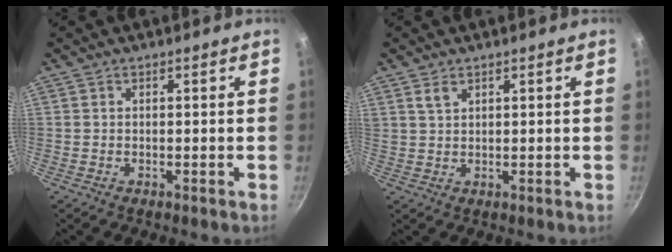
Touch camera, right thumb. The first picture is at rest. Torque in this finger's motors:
{"motor_torque": [0.75, 0.89, 1.41, 1.36, 0.34]}